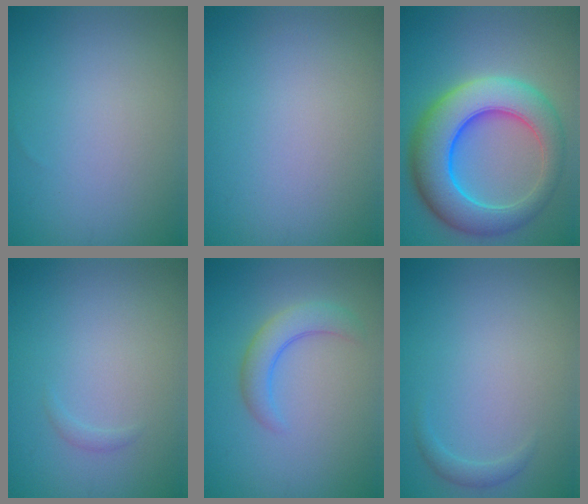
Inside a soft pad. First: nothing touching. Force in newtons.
{"total": 0.0}
{"total": 10.0, "press": 10.0, "slide": 0.2}
{"total": 0.6, "press": 0.5, "slide": 0.1}
{"total": 3.3, "press": 3.3, "slide": 0.3}
{"total": 0.9, "press": 0.9, "slide": 0.0}